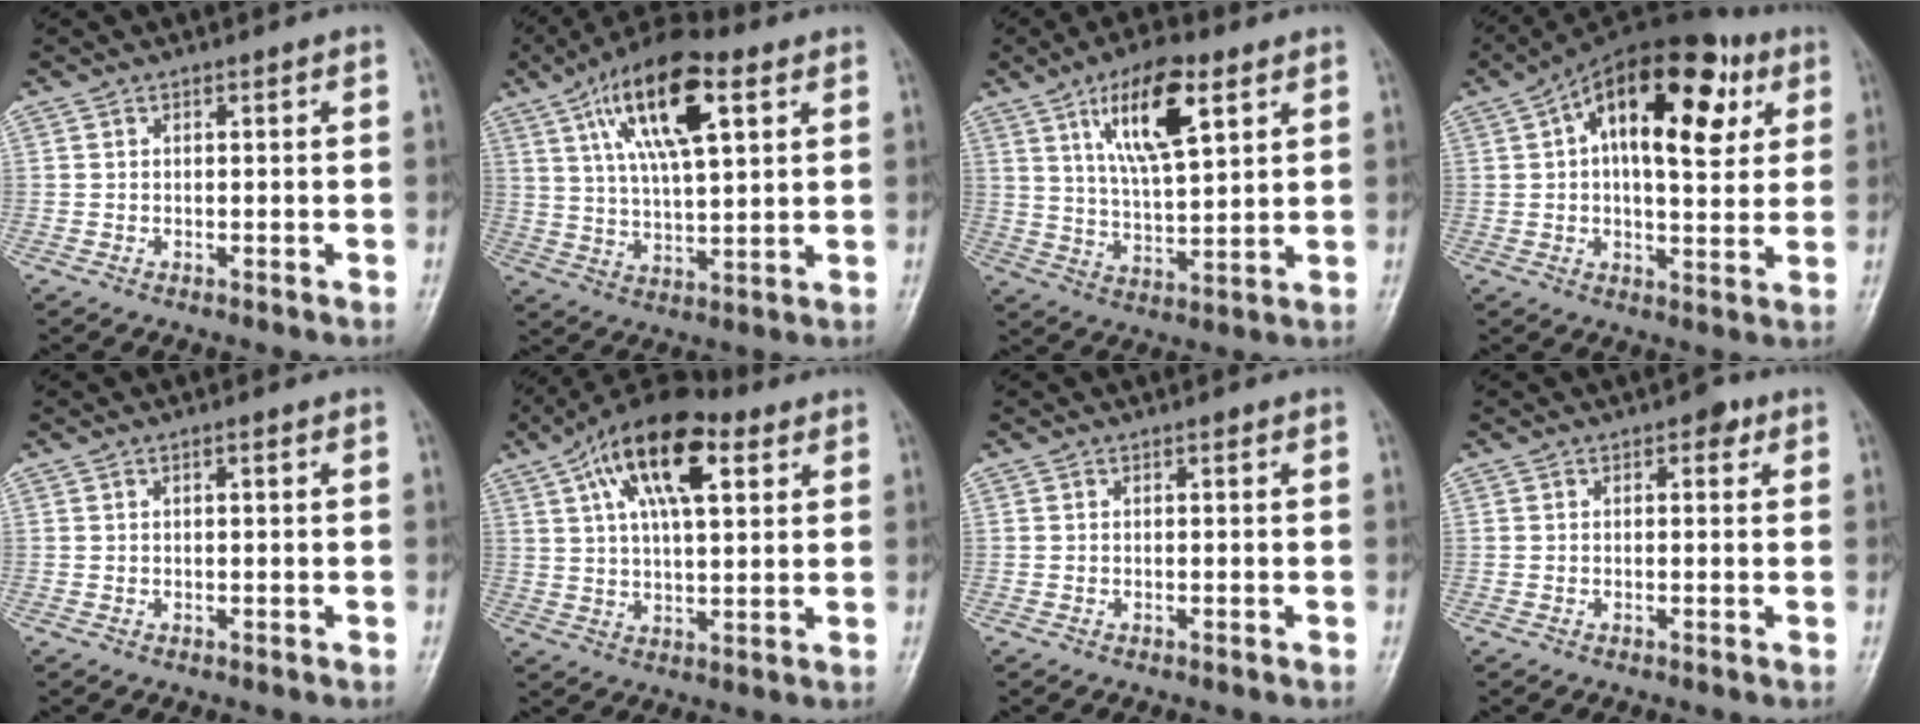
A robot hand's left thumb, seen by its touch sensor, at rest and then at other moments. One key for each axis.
{"total": 17.2, "fx": 7.4, "fy": 6.5, "fz": 14.1, "tx": -0.230, "ty": -0.008, "tz": 0.127}
{"total": 14.4, "fx": 6.8, "fy": 5.1, "fz": 11.6, "tx": -0.182, "ty": -0.024, "tz": 0.122}
{"total": 20.4, "fx": 6.9, "fy": 10.0, "fz": 16.4, "tx": -0.226, "ty": 0.011, "tz": 0.094}
{"total": 0.8, "fx": 0.3, "fy": 0.3, "fz": 0.7, "tx": -0.013, "ty": 0.002, "tz": 0.004}
{"total": 16.3, "fx": 7.0, "fy": 7.2, "fz": 12.8, "tx": -0.201, "ty": 0.002, "tz": 0.114}
{"total": 0.0}
{"total": 2.1, "fx": 0.9, "fy": 1.4, "fz": 1.4, "tx": -0.002, "ty": 0.001, "tz": 0.006}